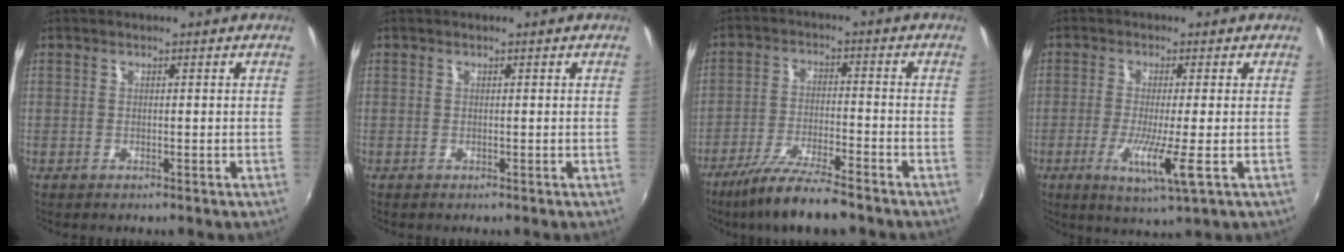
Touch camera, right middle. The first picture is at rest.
{"total": 0.0}
{"total": 11.1, "force": [-9.1, 1.0, 6.3], "torque": [-0.137, -0.019, -0.160]}
{"total": 7.3, "force": [-2.2, -0.4, 7.0], "torque": [-0.141, -0.022, -0.043]}